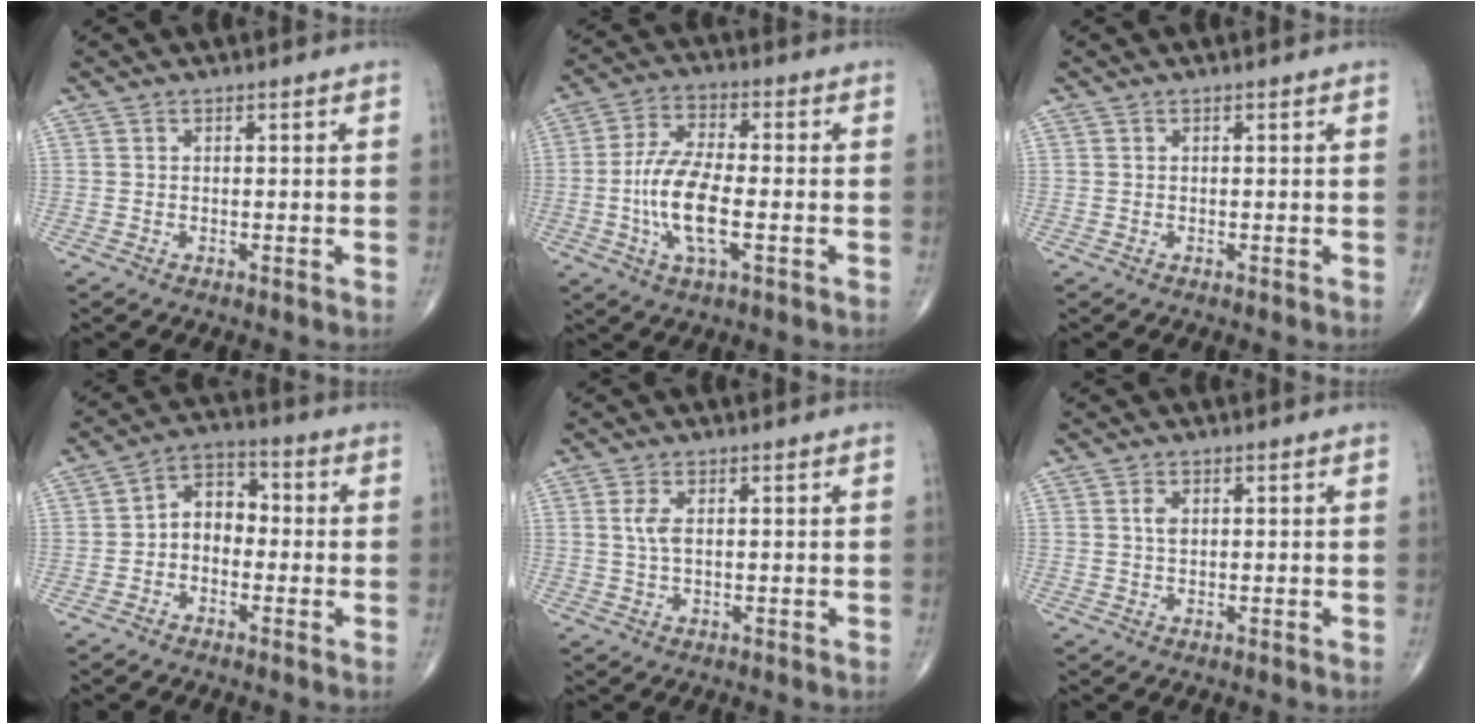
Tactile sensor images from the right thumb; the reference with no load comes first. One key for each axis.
{"total": 11.7, "fx": -2.3, "fy": 4.4, "fz": 10.6, "tx": -0.218, "ty": 0.010, "tz": -0.046}
{"total": 0.0}
{"total": 6.6, "fx": -1.1, "fy": 4.8, "fz": 4.4, "tx": -0.048, "ty": 0.030, "tz": -0.036}
{"total": 1.9, "fx": 0.4, "fy": 0.8, "fz": 1.7, "tx": -0.041, "ty": 0.004, "tz": 0.011}
{"total": 1.7, "fx": 0.4, "fy": 1.1, "fz": 1.3, "tx": -0.022, "ty": 0.001, "tz": 0.007}